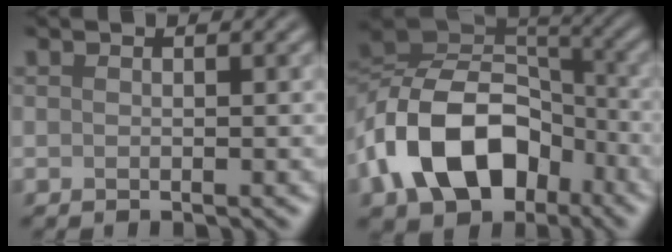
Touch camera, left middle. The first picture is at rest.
{"total": 12.7, "force": [-5.5, 8.2, 7.9], "torque": [-0.151, 0.008, -0.113]}